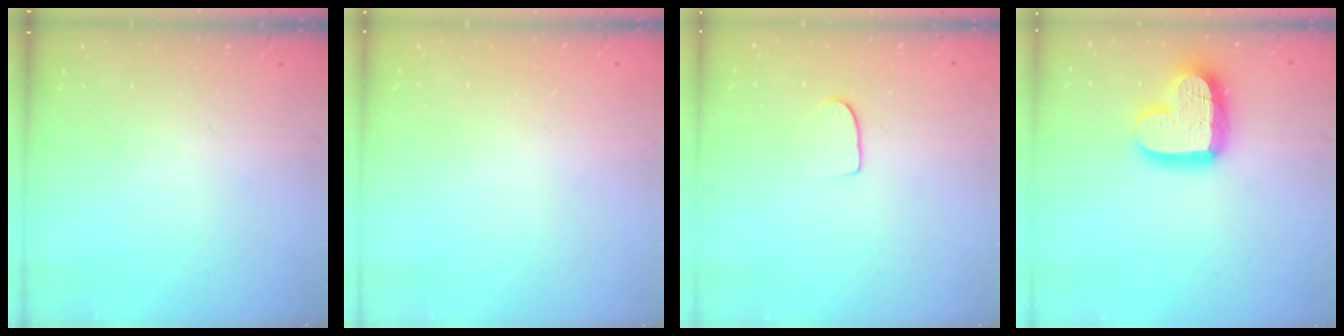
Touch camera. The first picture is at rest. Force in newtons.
{"total": 0.6, "press": 0.6, "slide": 0.1}
{"total": 6.5, "press": 6.5, "slide": 0.5}
{"total": 17.4, "press": 17.4, "slide": 1.7}